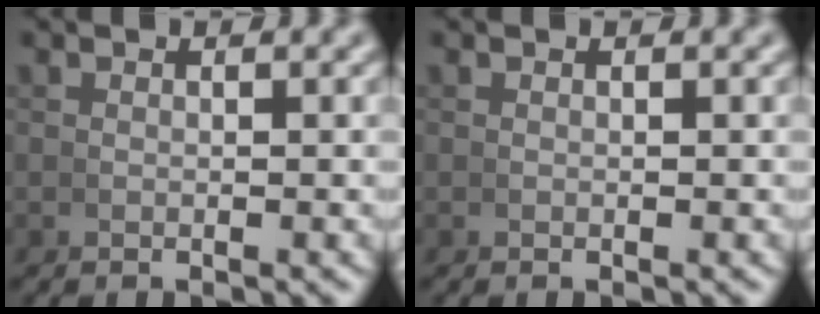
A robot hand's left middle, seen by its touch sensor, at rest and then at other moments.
{"total": 0.0}